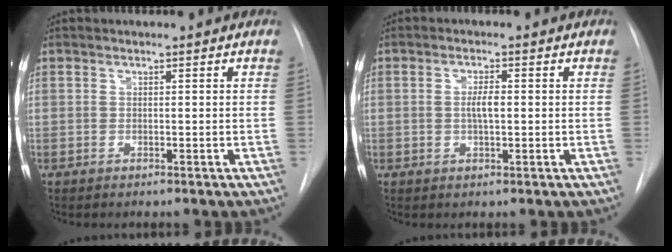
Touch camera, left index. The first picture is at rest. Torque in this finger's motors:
{"motor_torque": [0.44, -0.01, 0.05, 0.03]}